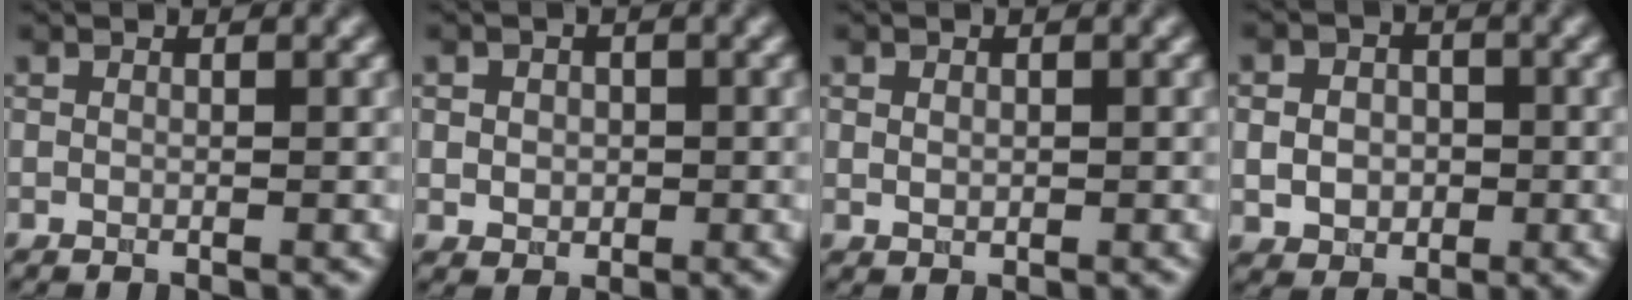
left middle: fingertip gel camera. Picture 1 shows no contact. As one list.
[{"total": 2.0, "force": [0.3, 1.8, 0.9], "torque": [-0.012, 0.005, 0.001]}, {"total": 0.8, "force": [0.2, 0.6, 0.5], "torque": [-0.008, -0.002, 0.005]}, {"total": 4.1, "force": [-0.1, 3.4, 2.3], "torque": [-0.036, -0.002, -0.013]}]